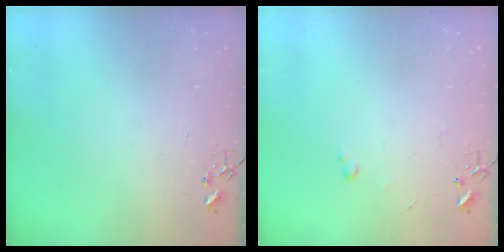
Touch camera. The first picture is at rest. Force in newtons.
{"total": 2.4, "press": 2.3, "slide": 0.4}